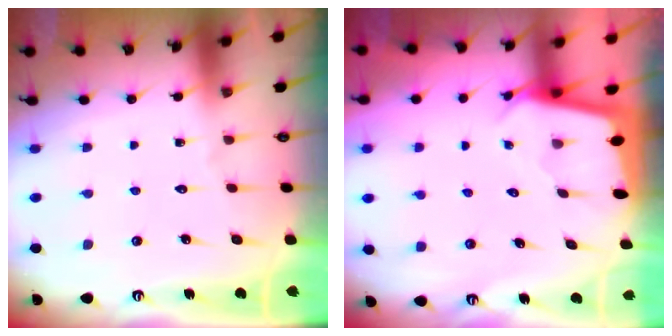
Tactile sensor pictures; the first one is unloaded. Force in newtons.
{"total": 2.4, "press": 2.4, "slide": 0.1}